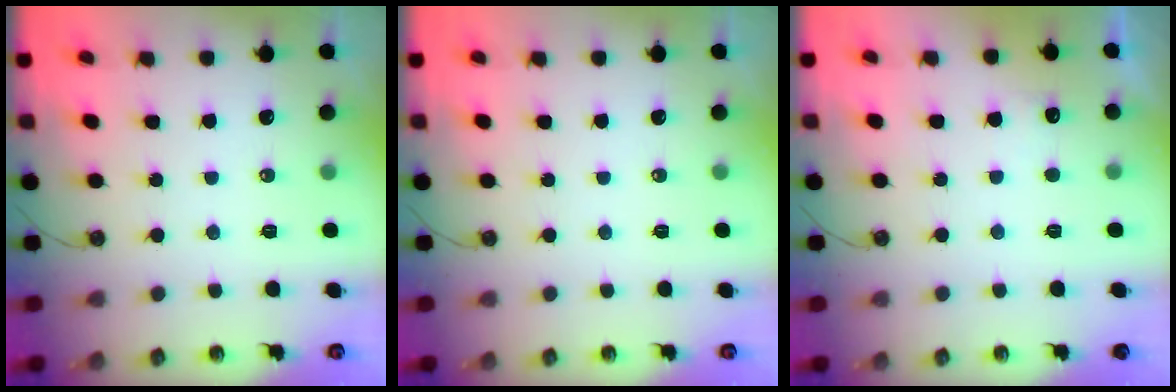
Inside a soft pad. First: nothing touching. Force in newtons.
{"total": 0.0}
{"total": 4.2, "press": 4.0, "slide": 1.2}